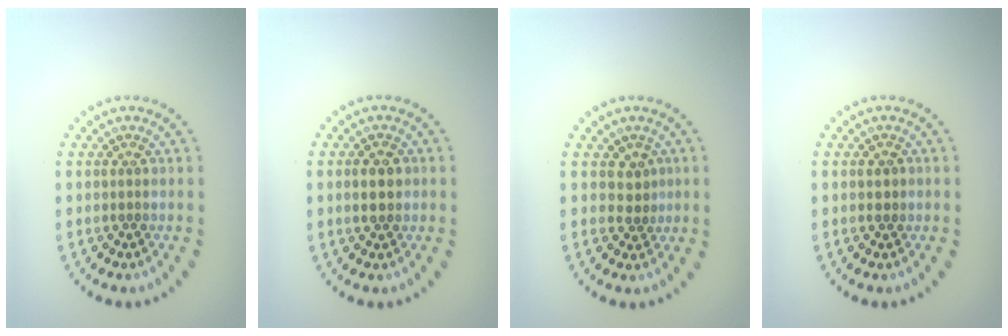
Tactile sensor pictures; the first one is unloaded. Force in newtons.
{"total": 2.4, "press": 2.4, "slide": 0.0}
{"total": 1.5, "press": 1.2, "slide": 1.0}
{"total": 0.8, "press": 0.8, "slide": 0.1}